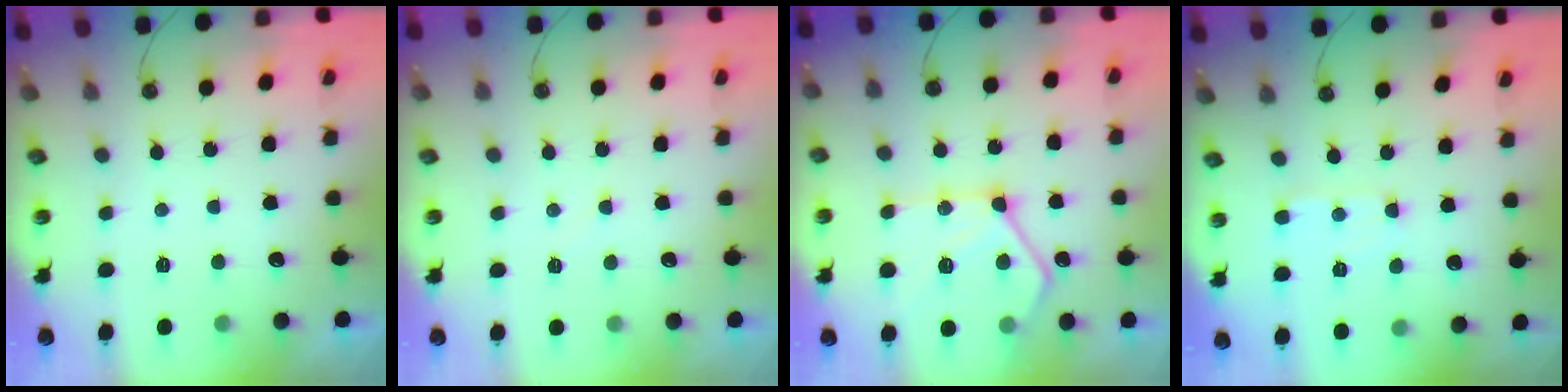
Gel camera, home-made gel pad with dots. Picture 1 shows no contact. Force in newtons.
{"total": 4.7, "press": 4.6, "slide": 0.6}
{"total": 17.4, "press": 17.3, "slide": 1.8}
{"total": 3.4, "press": 3.4, "slide": 0.5}